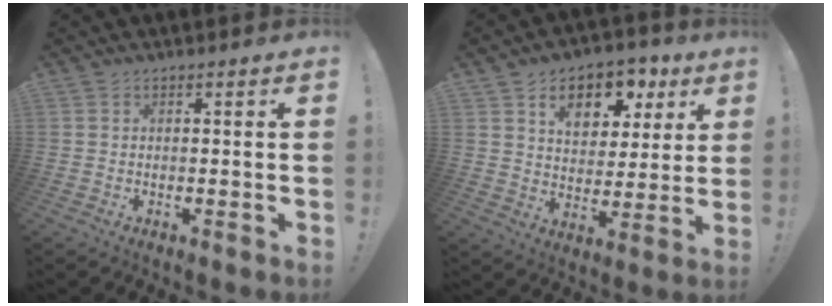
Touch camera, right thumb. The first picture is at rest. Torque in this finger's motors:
{"motor_torque": [-0.38, 1.07, 0.09, 0.24, 0.01]}